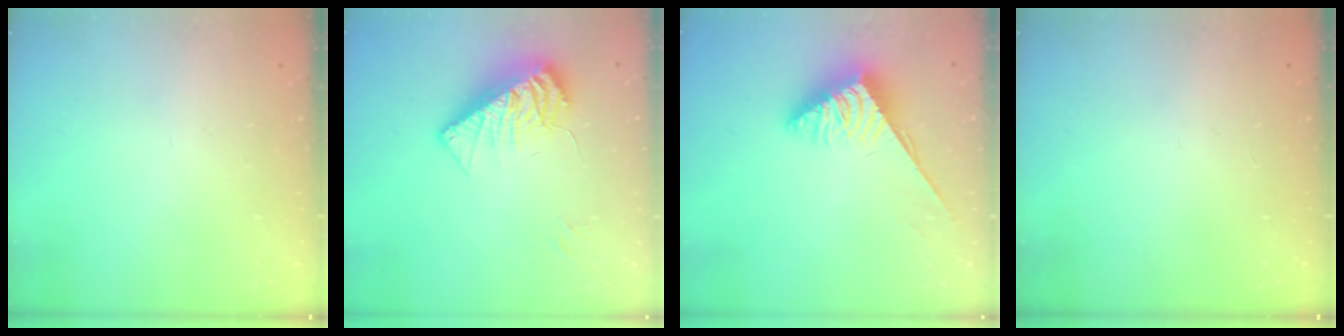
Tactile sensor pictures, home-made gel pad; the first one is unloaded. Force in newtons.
{"total": 12.8, "press": 12.5, "slide": 2.5}
{"total": 3.8, "press": 3.7, "slide": 0.6}
{"total": 0.0}